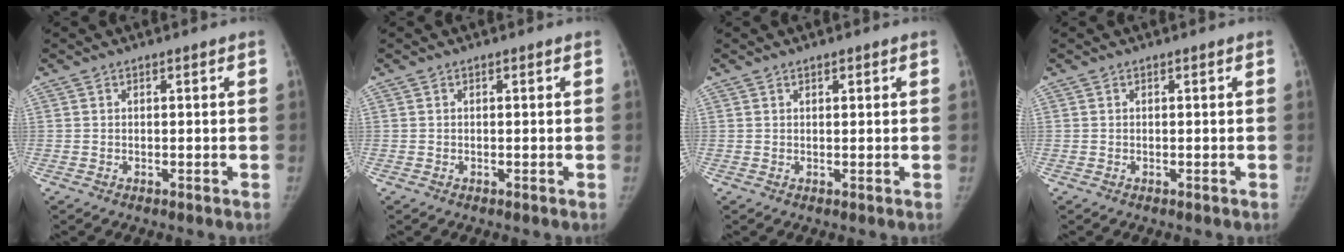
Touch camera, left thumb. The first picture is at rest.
{"total": 0.0}
{"total": 1.0, "force": [0.6, 0.4, 0.6], "torque": [-0.007, -0.002, 0.010]}
{"total": 0.0}